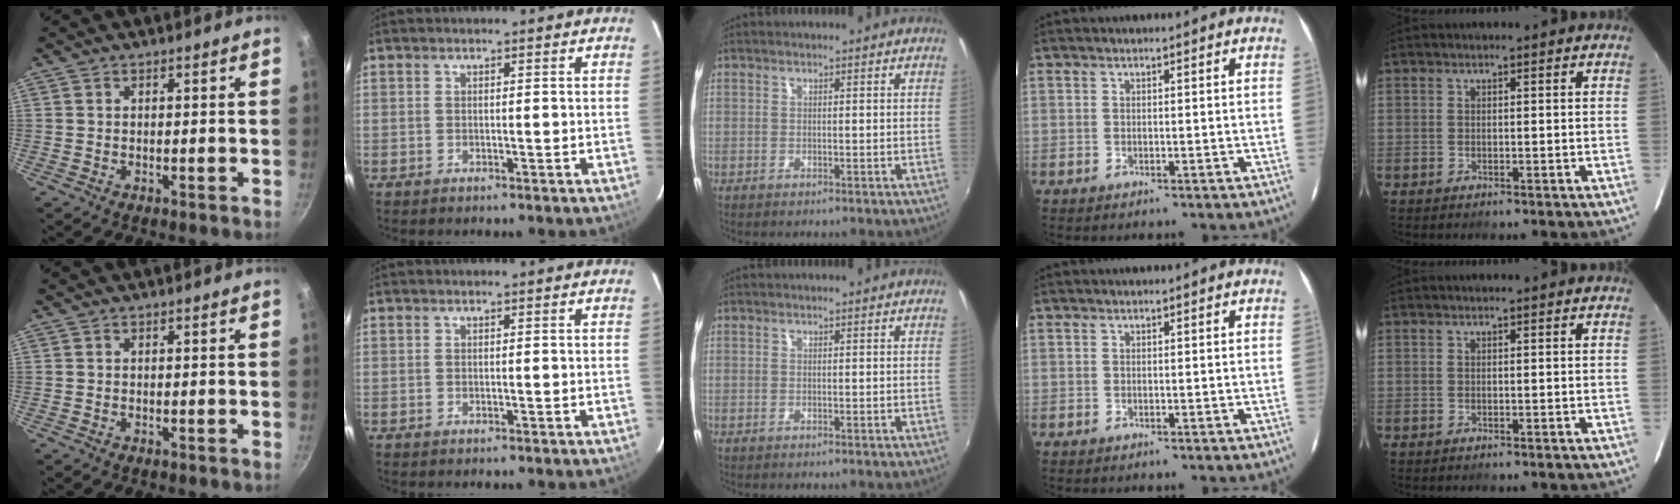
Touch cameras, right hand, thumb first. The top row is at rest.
{}